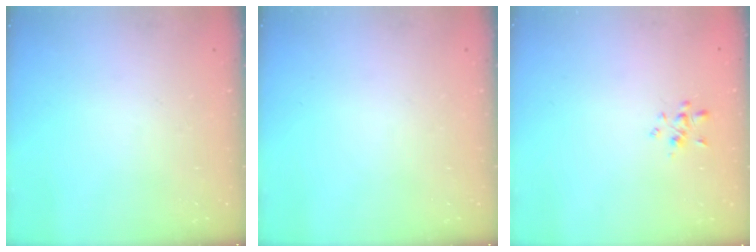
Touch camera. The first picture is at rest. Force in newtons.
{"total": 0.0}
{"total": 1.9, "press": 1.8, "slide": 0.7}